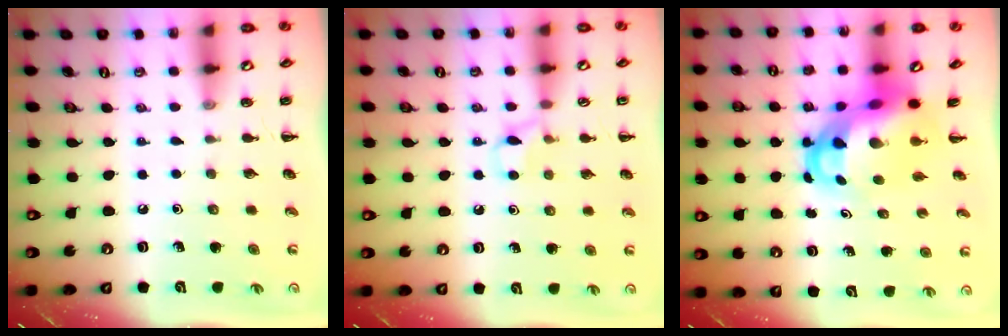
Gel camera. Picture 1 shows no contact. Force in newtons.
{"total": 6.2, "press": 5.9, "slide": 2.0}
{"total": 8.8, "press": 8.5, "slide": 2.4}